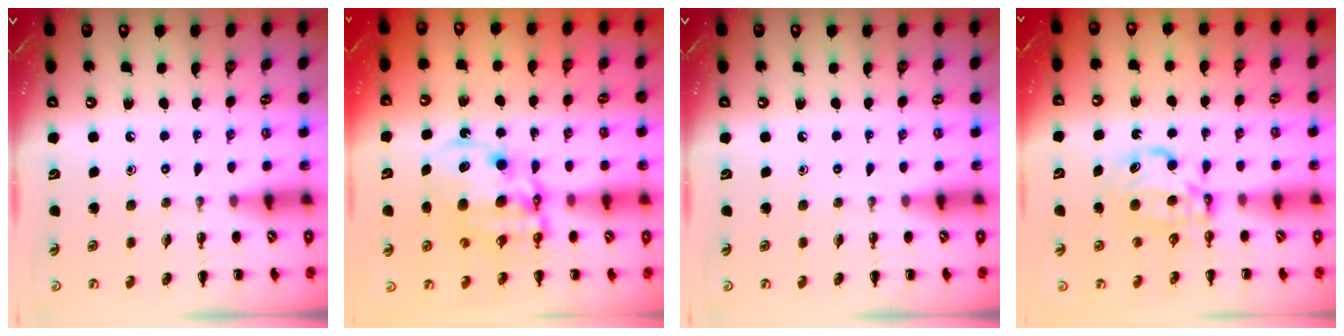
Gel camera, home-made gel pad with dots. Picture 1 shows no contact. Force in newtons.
{"total": 11.7, "press": 11.4, "slide": 2.8}
{"total": 0.0}
{"total": 6.8, "press": 6.8, "slide": 0.4}